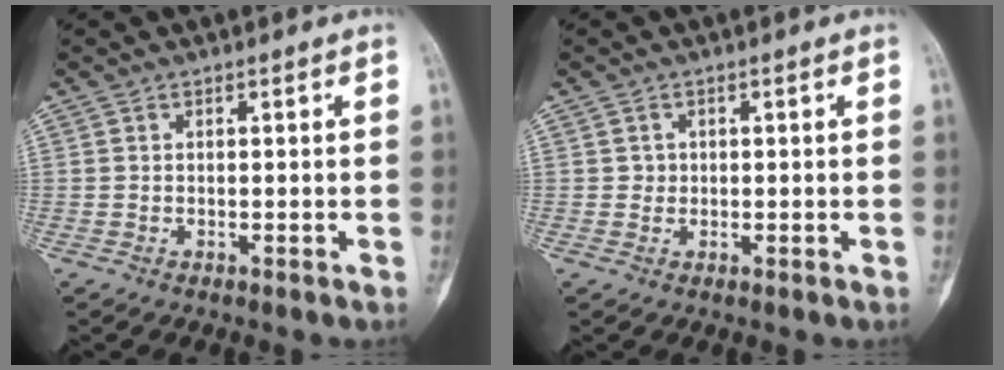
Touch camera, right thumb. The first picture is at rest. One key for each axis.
{"total": 1.2, "fx": 0.1, "fy": 1.2, "fz": 0.2, "tx": 0.005, "ty": 0.003, "tz": 0.001}